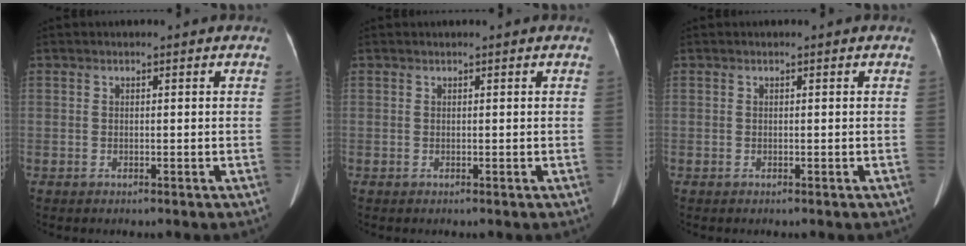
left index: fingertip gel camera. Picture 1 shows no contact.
{"total": 0.0}
{"total": 0.0}